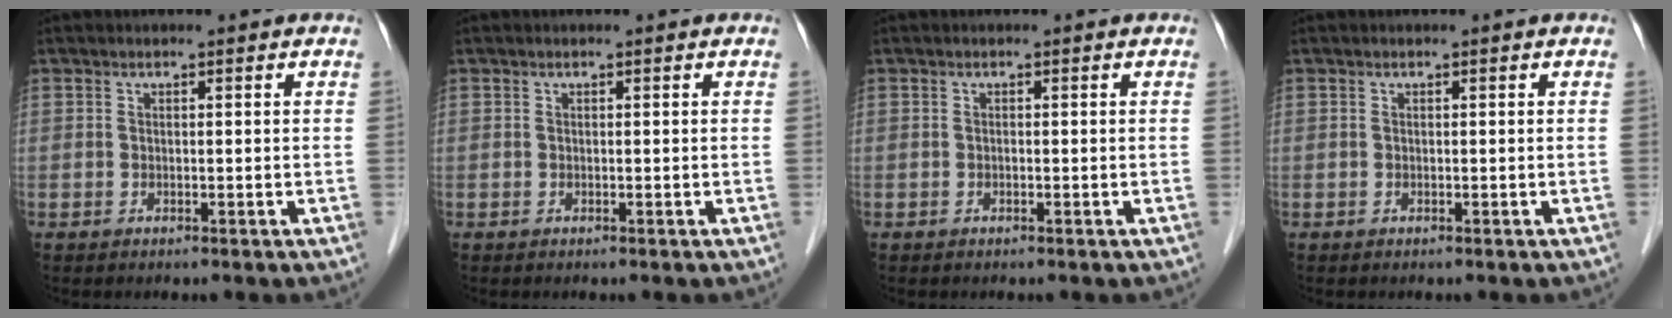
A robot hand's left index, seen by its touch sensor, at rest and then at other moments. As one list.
[{"total": 0.0}, {"total": 0.0}, {"total": 0.0}]